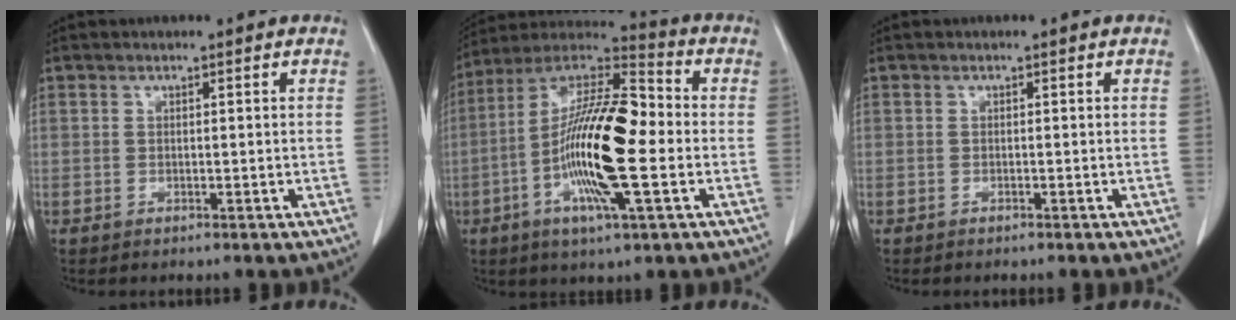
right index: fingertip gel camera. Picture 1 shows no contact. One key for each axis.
{"total": 18.1, "fx": -3.0, "fy": 3.0, "fz": 17.6, "tx": -0.336, "ty": 0.006, "tz": -0.062}
{"total": 0.0}